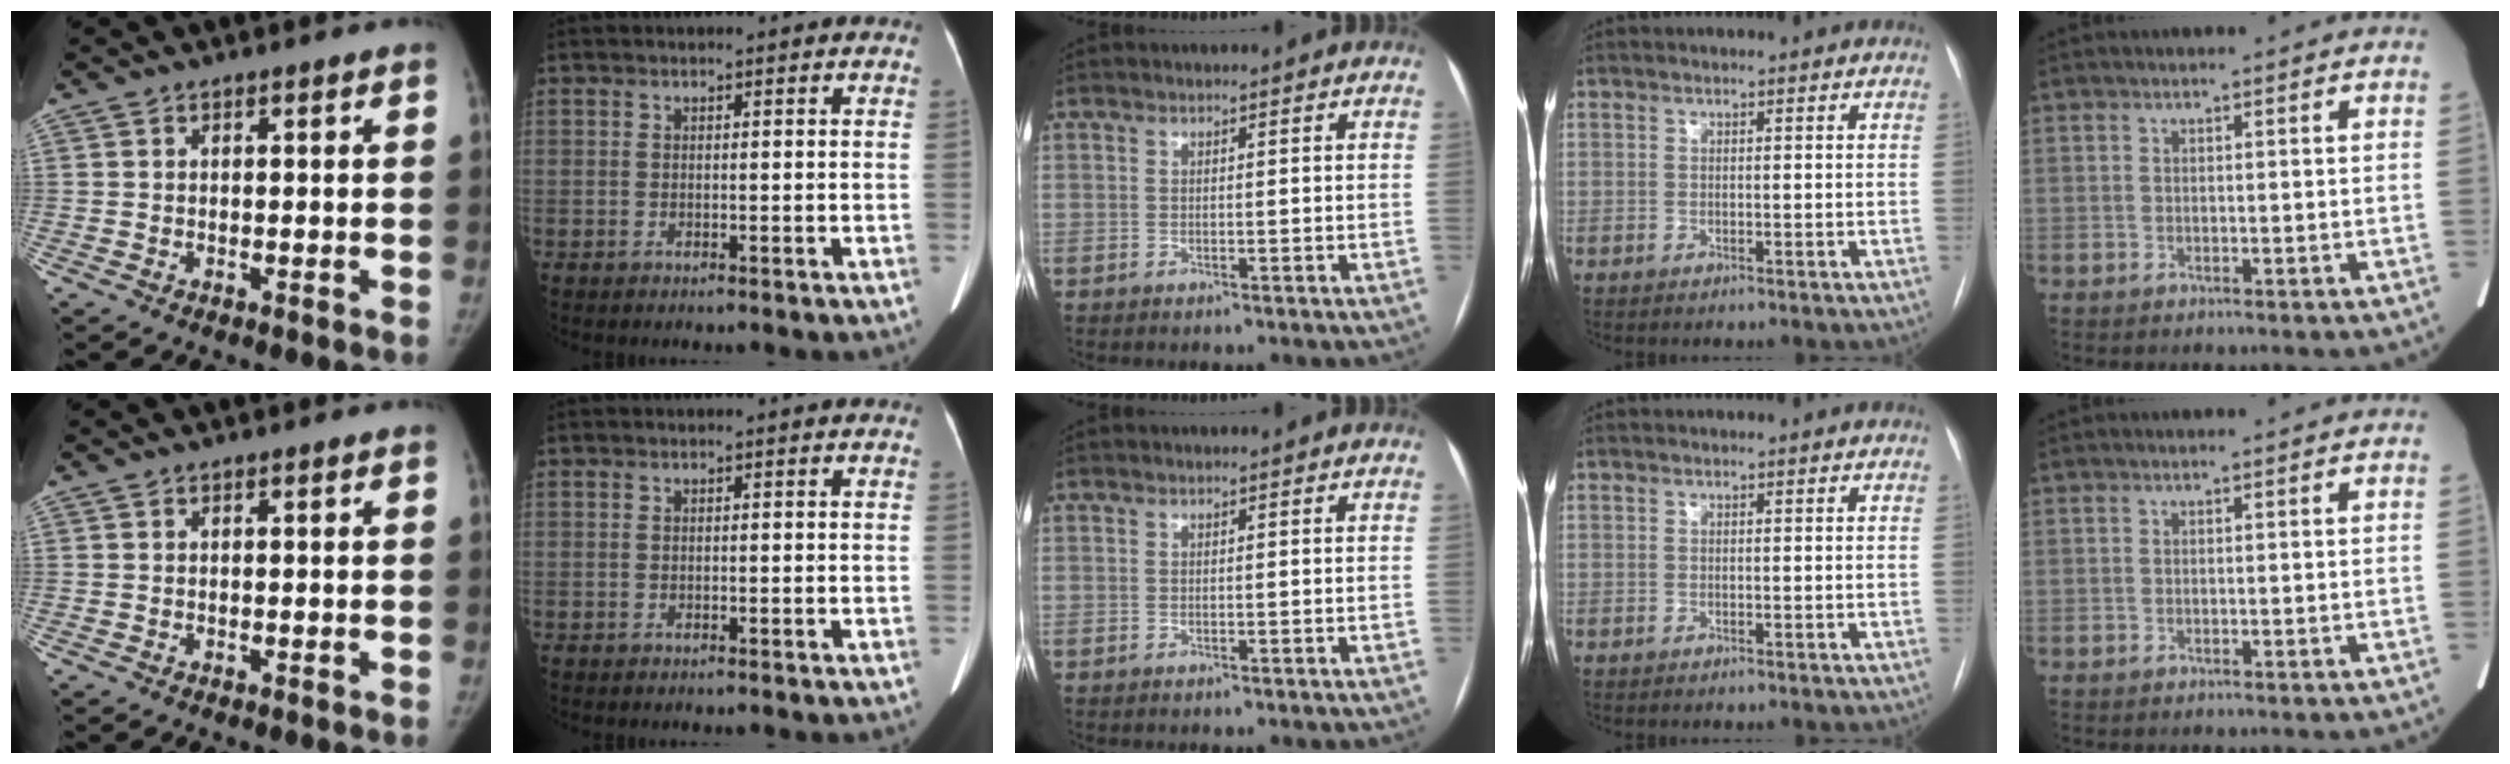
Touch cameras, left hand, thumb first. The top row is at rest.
{}